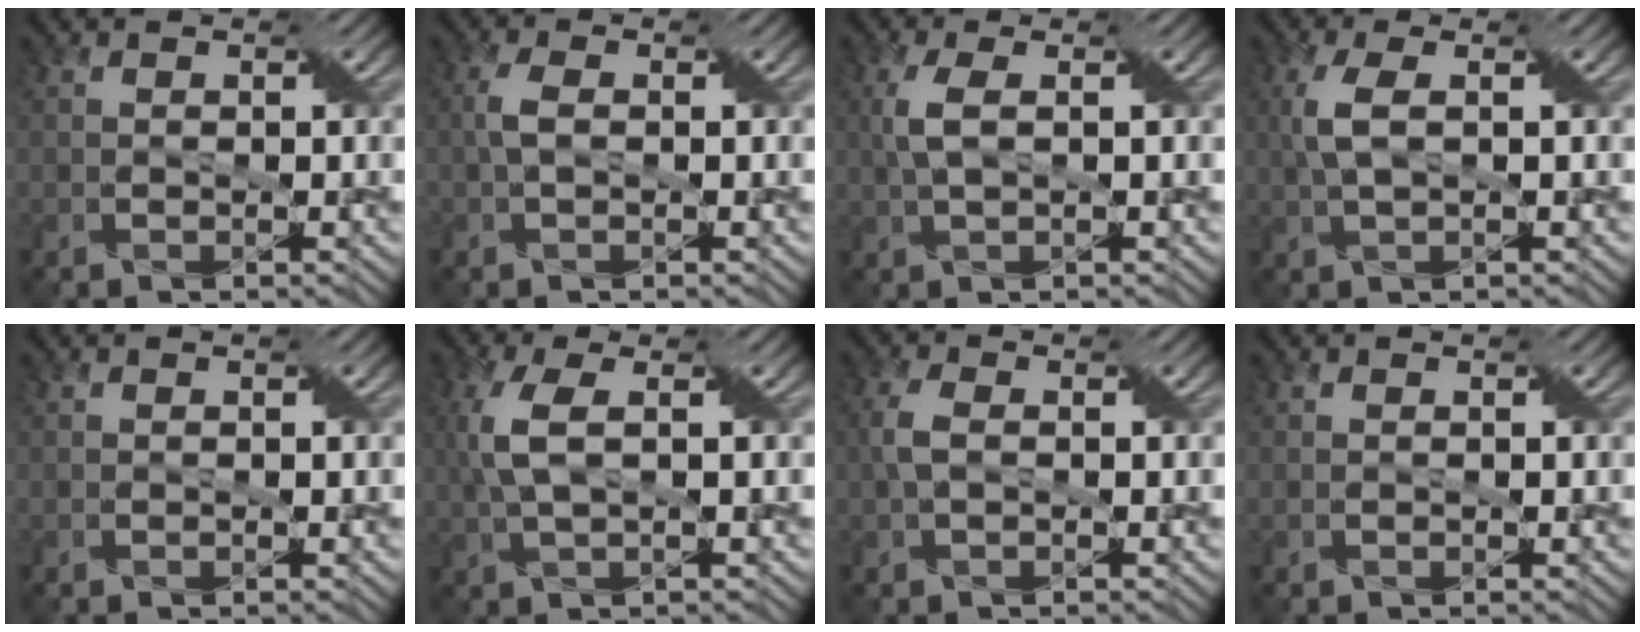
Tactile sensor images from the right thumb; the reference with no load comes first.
{"total": 2.0, "force": [0.2, 0.9, 1.7], "torque": [-0.044, 0.009, 0.002]}
{"total": 3.3, "force": [0.5, 1.0, 3.1], "torque": [-0.082, 0.010, 0.011]}
{"total": 3.8, "force": [0.6, 1.2, 3.6], "torque": [-0.093, 0.011, 0.013]}
{"total": 0.0}
{"total": 5.0, "force": [0.8, 1.7, 4.7], "torque": [-0.123, 0.010, 0.016]}
{"total": 2.7, "force": [0.1, 1.5, 2.2], "torque": [-0.058, 0.008, -0.001]}
{"total": 0.0}